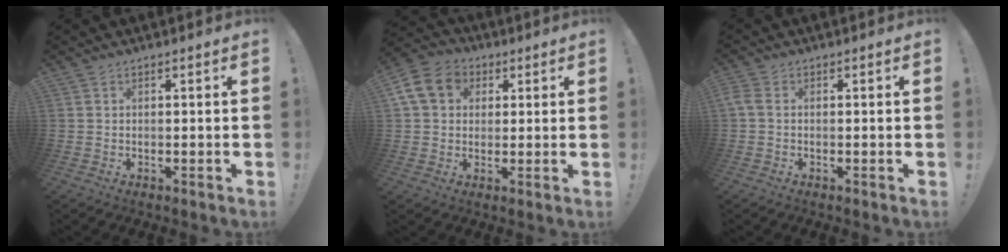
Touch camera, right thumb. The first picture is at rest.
{"total": 12.4, "force": [3.7, 10.0, 6.3], "torque": [-0.101, 0.004, 0.076]}
{"total": 2.0, "force": [0.1, 1.3, 1.4], "torque": [-0.031, 0.003, 0.004]}